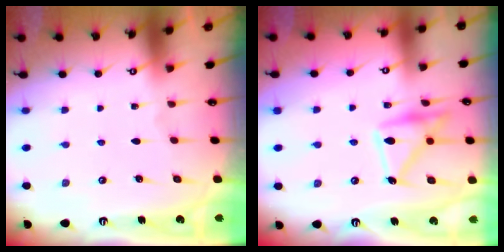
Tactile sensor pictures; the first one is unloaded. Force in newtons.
{"total": 18.0, "press": 18.0, "slide": 1.1}